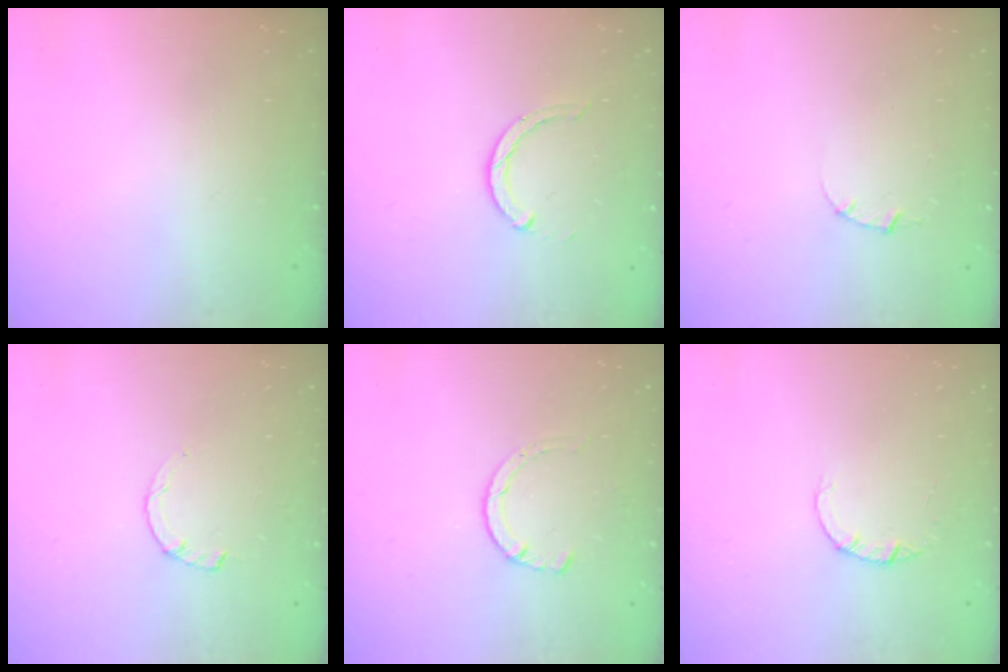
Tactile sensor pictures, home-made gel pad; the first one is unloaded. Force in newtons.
{"total": 2.2, "press": 2.2, "slide": 0.3}
{"total": 1.0, "press": 1.0, "slide": 0.3}
{"total": 1.0, "press": 0.9, "slide": 0.2}
{"total": 1.2, "press": 1.2, "slide": 0.3}
{"total": 1.4, "press": 1.4, "slide": 0.2}